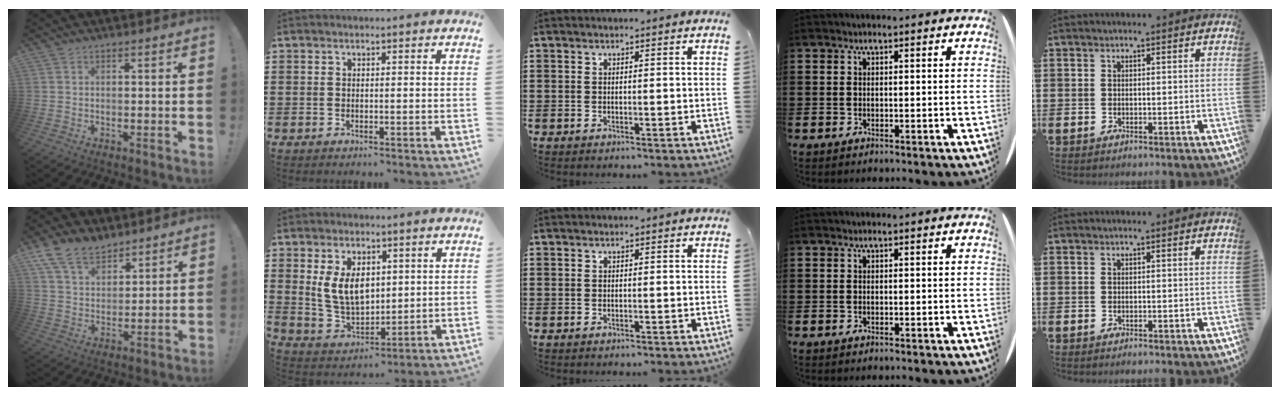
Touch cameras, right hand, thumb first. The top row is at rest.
{"thumb": {"total": 11.7, "force": [9.0, 6.0, 4.4], "torque": [-0.088, -0.050, 0.176]}, "index": {"total": 7.9, "force": [2.0, 5.1, 5.7], "torque": [-0.137, 0.009, 0.034]}}